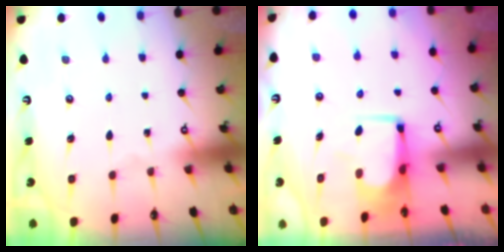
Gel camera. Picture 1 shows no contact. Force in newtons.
{"total": 2.4, "press": 2.3, "slide": 0.5}